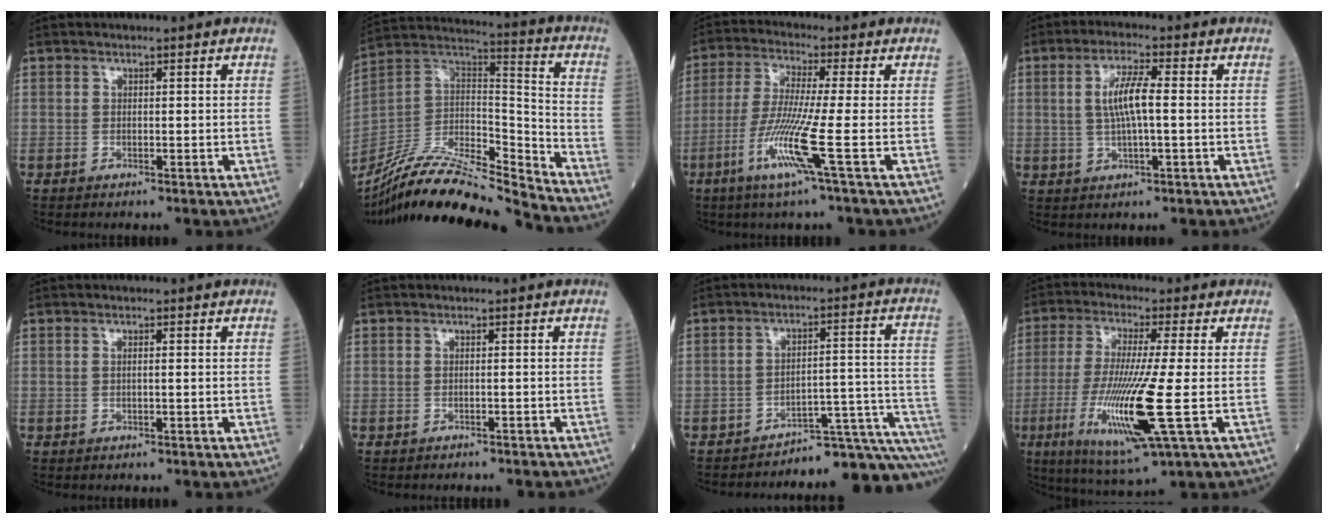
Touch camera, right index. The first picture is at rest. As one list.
[{"total": 21.7, "force": [-19.7, 1.1, 8.9], "torque": [-0.193, 0.009, -0.354]}, {"total": 9.4, "force": [-3.6, -1.7, 8.6], "torque": [-0.174, -0.025, -0.079]}, {"total": 6.1, "force": [0.5, 0.8, 6.0], "torque": [-0.123, 0.005, 0.009]}, {"total": 0.7, "force": [0.1, 0.0, 0.7], "torque": [-0.018, 0.000, 0.001]}, {"total": 3.6, "force": [-3.2, 1.0, 1.2], "torque": [-0.021, -0.004, -0.035]}, {"total": 15.6, "force": [-15.0, 0.5, 4.2], "torque": [0.008, 0.051, -0.189]}, {"total": 14.8, "force": [-3.6, 0.0, 14.4], "torque": [-0.300, -0.033, -0.068]}]